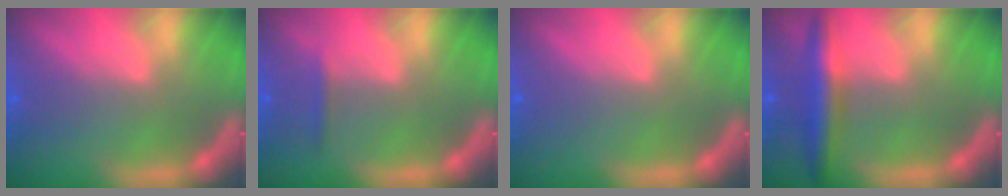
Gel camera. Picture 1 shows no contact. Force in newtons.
{"total": 0.9}
{"total": 0.0}
{"total": 4.4}